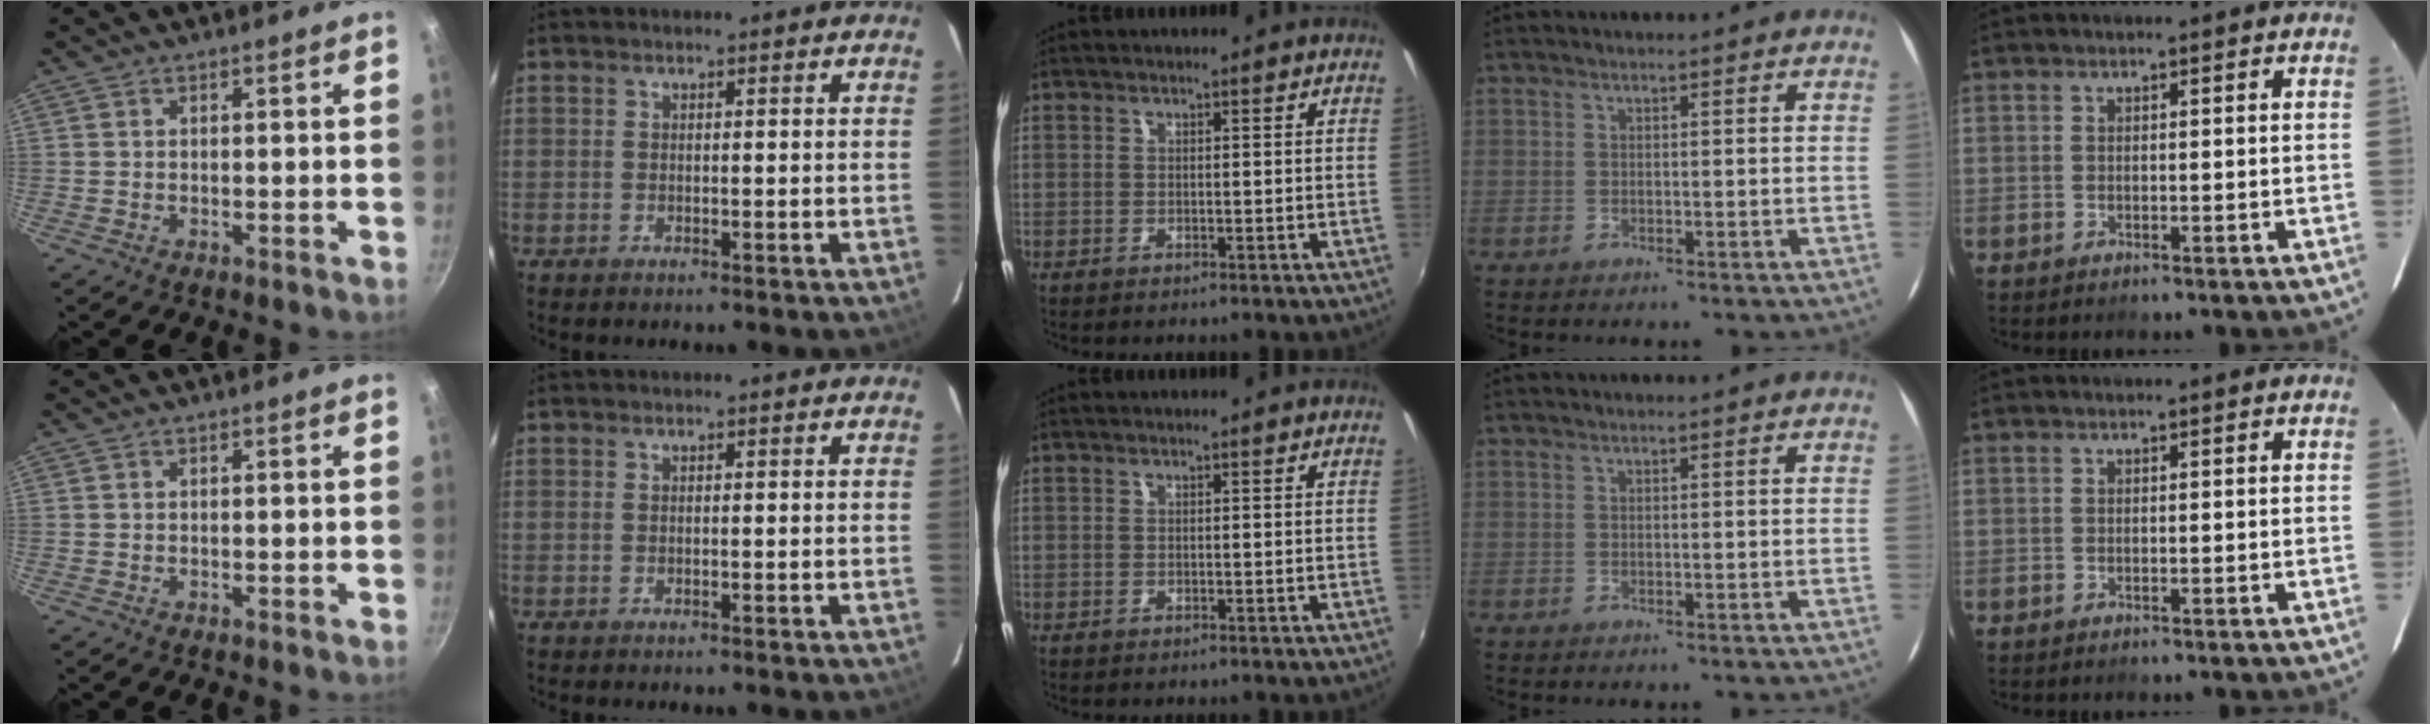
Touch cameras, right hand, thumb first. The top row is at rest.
{}